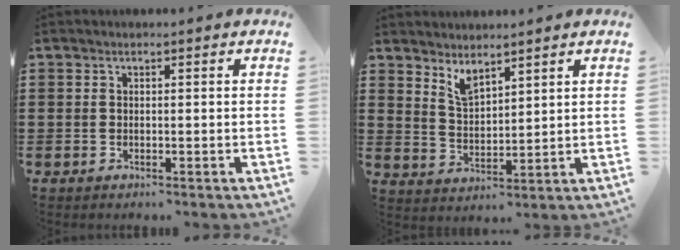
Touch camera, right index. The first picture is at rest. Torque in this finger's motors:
{"motor_torque": [0.00, 0.09, 0.05, 0.08]}